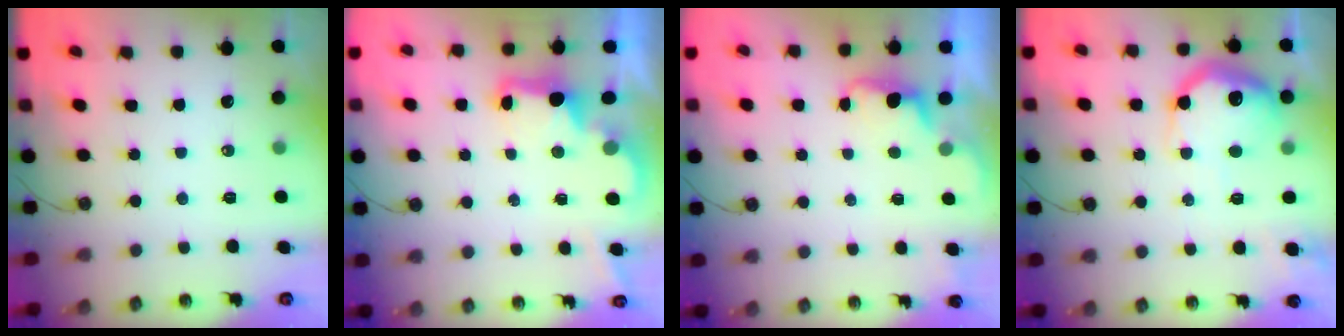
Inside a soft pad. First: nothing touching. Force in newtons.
{"total": 3.0, "press": 2.9, "slide": 0.6}
{"total": 1.6, "press": 1.3, "slide": 0.8}
{"total": 19.0, "press": 18.9, "slide": 1.5}